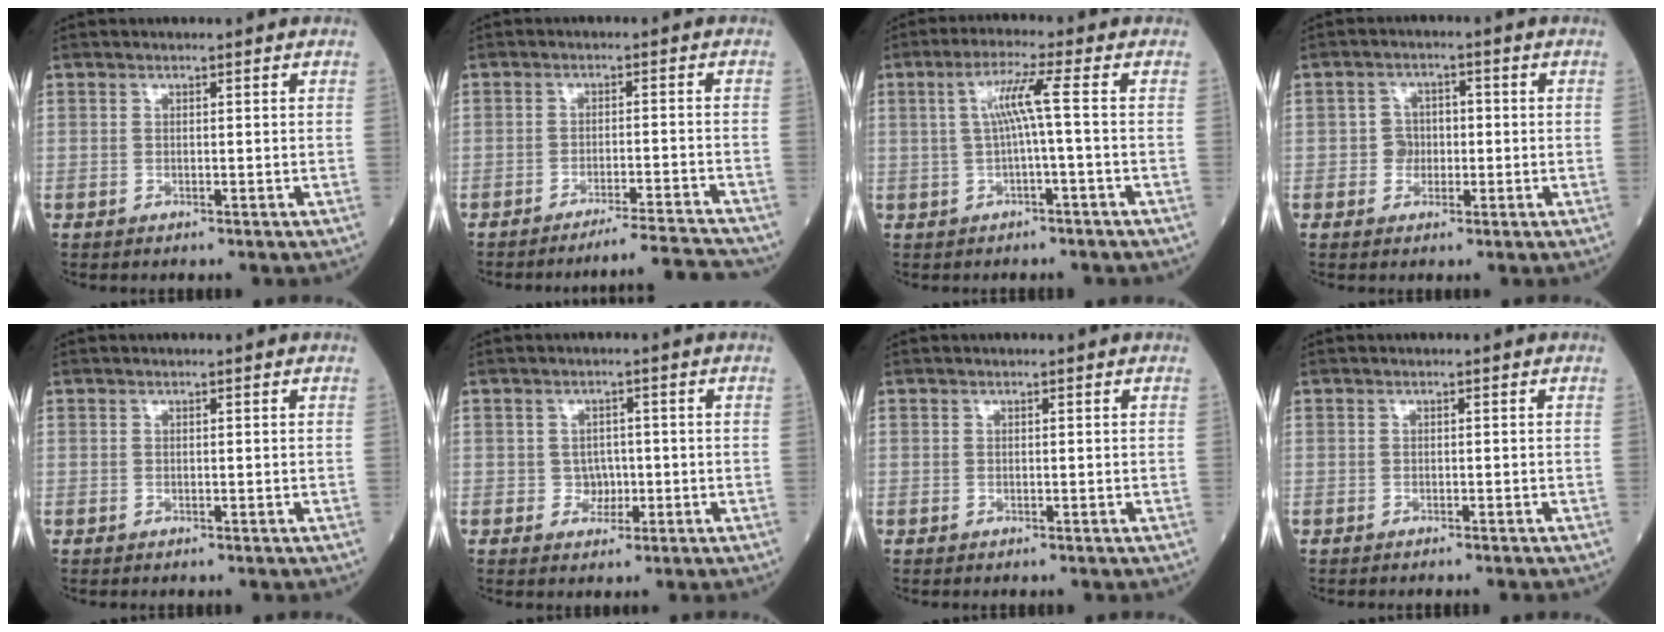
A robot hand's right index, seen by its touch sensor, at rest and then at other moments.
{"total": 8.4, "force": [-8.2, -1.8, 0.8], "torque": [-0.001, 0.002, -0.122]}
{"total": 5.0, "force": [0.1, -0.9, 5.0], "torque": [-0.095, 0.014, 0.007]}
{"total": 3.3, "force": [-0.5, 2.9, 1.4], "torque": [-0.019, 0.010, -0.013]}
{"total": 0.0}
{"total": 2.6, "force": [-0.4, 2.3, 1.0], "torque": [-0.002, 0.007, -0.004]}
{"total": 0.0}
{"total": 1.3, "force": [-1.2, -0.1, 0.4], "torque": [-0.006, 0.000, -0.014]}